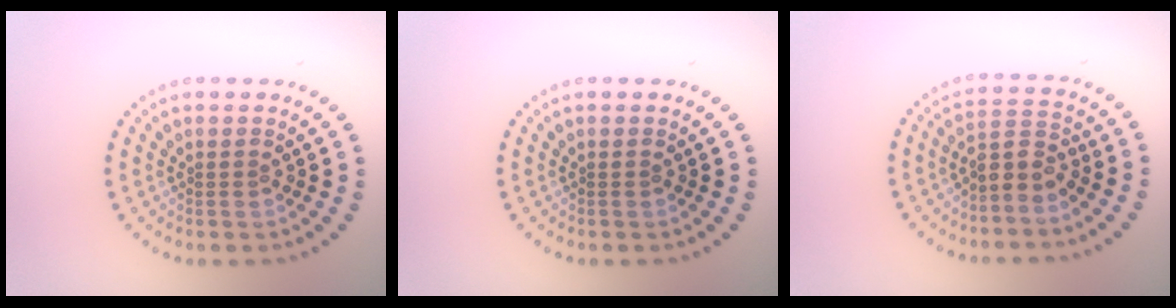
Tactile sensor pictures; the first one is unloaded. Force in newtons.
{"total": 0.0}
{"total": 2.6, "press": 2.0, "slide": 1.7}